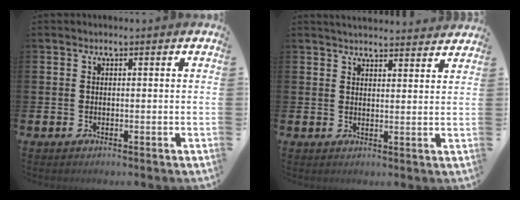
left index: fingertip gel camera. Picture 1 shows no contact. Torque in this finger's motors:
{"motor_torque": [0.97, -1.17, 0.15, 0.03]}